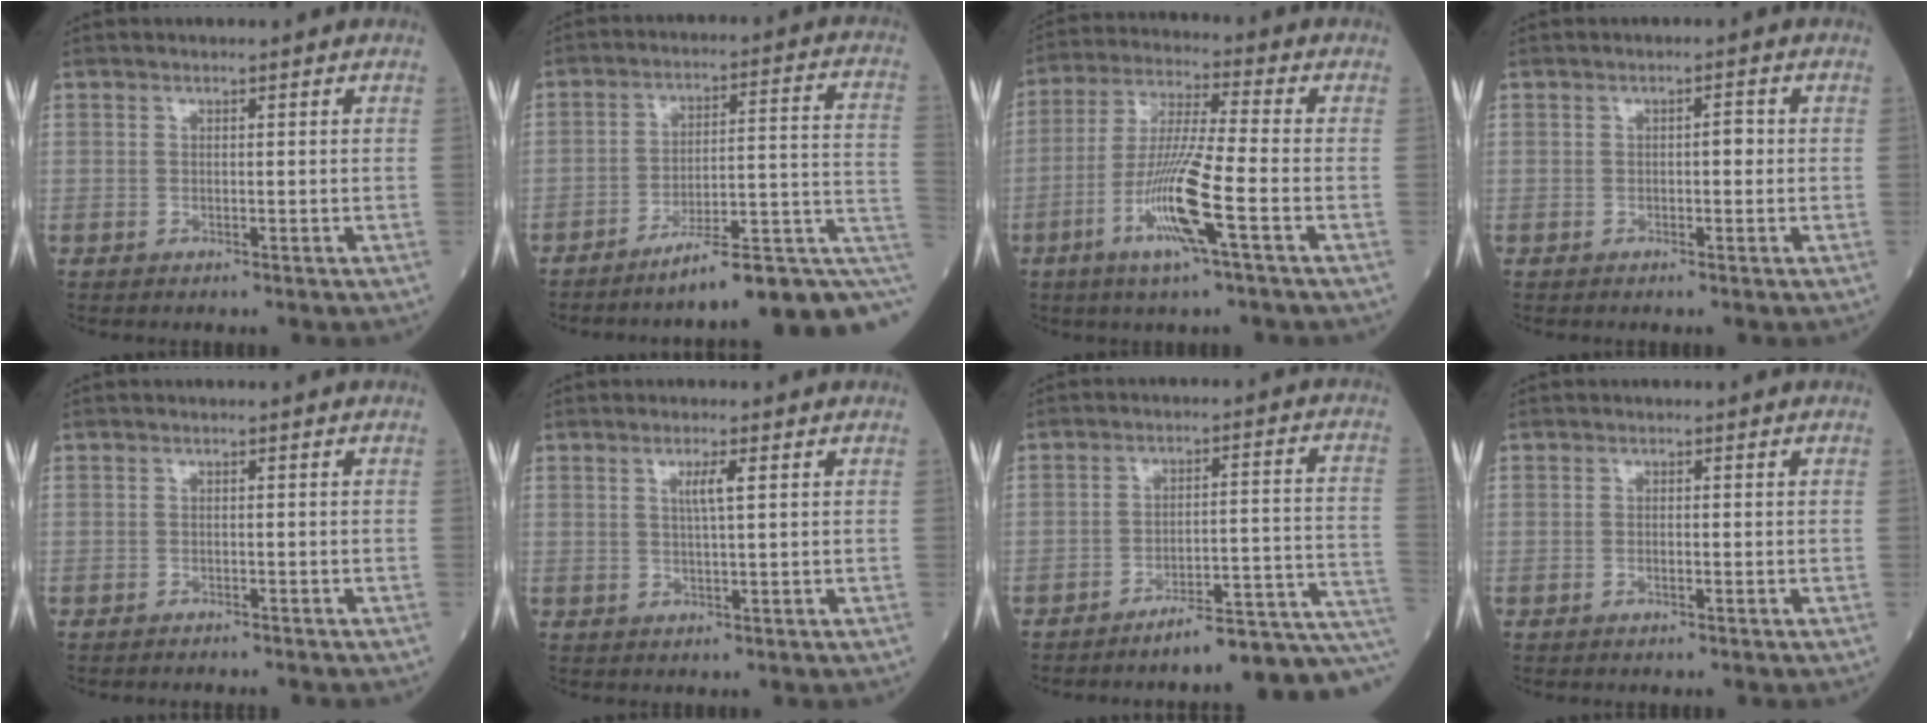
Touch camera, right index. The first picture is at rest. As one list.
[{"total": 15.5, "force": [-8.6, 2.3, 12.8], "torque": [-0.127, 0.042, -0.116]}, {"total": 11.6, "force": [-4.4, -0.2, 10.7], "torque": [-0.214, -0.011, -0.089]}, {"total": 1.4, "force": [-0.1, 0.5, 1.3], "torque": [-0.015, 0.004, -0.003]}, {"total": 2.6, "force": [-2.5, 0.3, 0.6], "torque": [-0.012, -0.004, -0.032]}, {"total": 2.6, "force": [0.9, -0.1, 2.4], "torque": [-0.047, -0.001, 0.015]}, {"total": 12.7, "force": [-10.7, 0.0, 6.9], "torque": [-0.051, 0.045, -0.147]}, {"total": 0.6, "force": [-0.3, 0.2, 0.5], "torque": [-0.011, 0.000, -0.003]}]